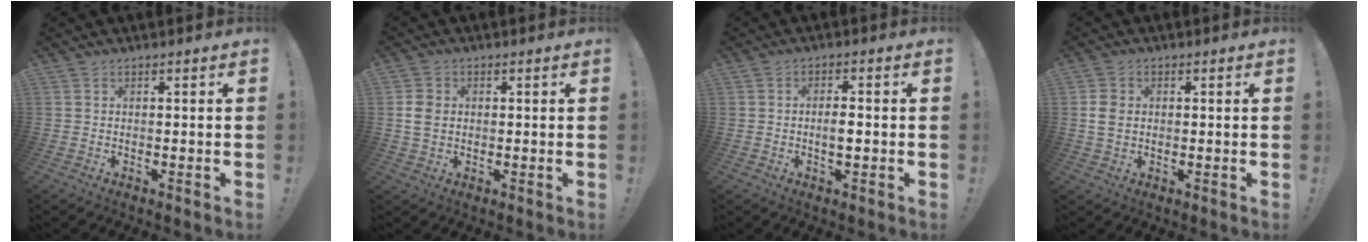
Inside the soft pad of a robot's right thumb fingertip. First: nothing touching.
{"total": 5.1, "force": [0.4, 4.1, 3.1], "torque": [-0.058, 0.003, 0.006]}
{"total": 3.7, "force": [-0.6, 1.3, 3.4], "torque": [-0.044, 0.001, -0.013]}
{"total": 4.9, "force": [0.4, 3.9, 3.0], "torque": [-0.055, 0.001, 0.006]}